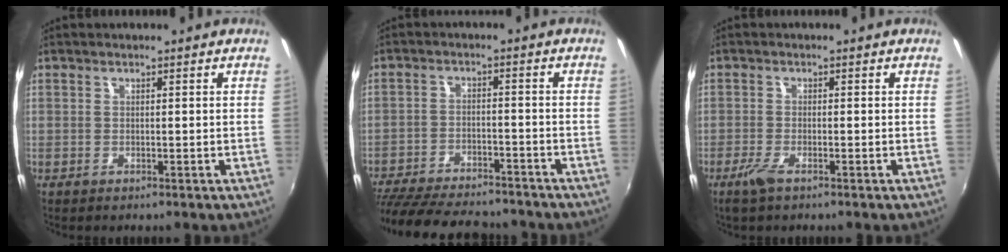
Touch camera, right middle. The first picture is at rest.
{"total": 21.2, "force": [-18.0, 6.3, 9.3], "torque": [-0.201, -0.021, -0.265]}
{"total": 2.9, "force": [-2.0, 0.5, 2.1], "torque": [-0.051, -0.008, -0.040]}